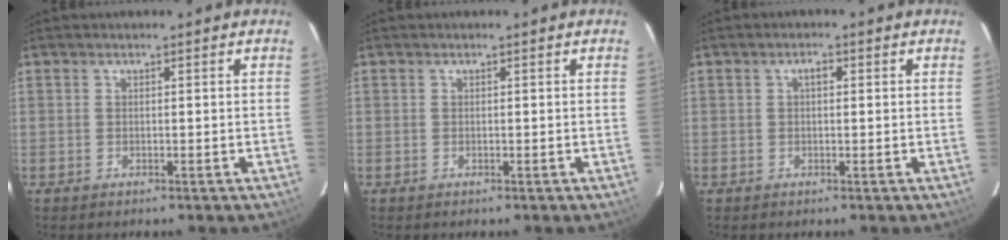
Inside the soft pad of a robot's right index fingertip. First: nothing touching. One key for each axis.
{"total": 0.0}
{"total": 1.4, "fx": 0.3, "fy": 0.7, "fz": 1.1, "tx": -0.018, "ty": 0.008, "tz": 0.004}